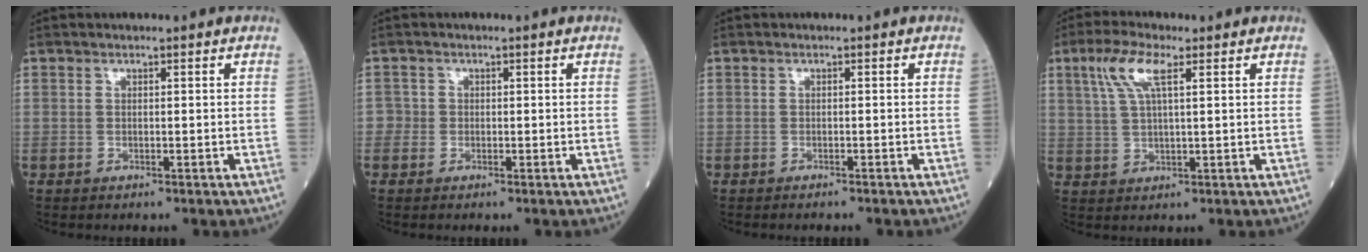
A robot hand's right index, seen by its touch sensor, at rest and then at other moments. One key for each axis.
{"total": 1.4, "fx": -0.4, "fy": 1.3, "fz": -0.1, "tx": 0.012, "ty": 0.009, "tz": -0.011}
{"total": 1.9, "fx": -1.7, "fy": -0.1, "fz": 0.9, "tx": -0.014, "ty": 0.000, "tz": -0.019}
{"total": 6.1, "fx": 2.8, "fy": 1.2, "fz": 5.2, "tx": -0.117, "ty": 0.015, "tz": 0.060}